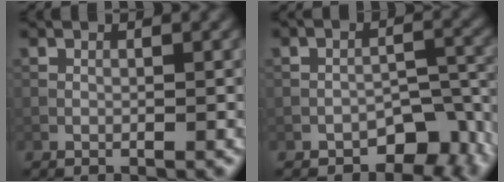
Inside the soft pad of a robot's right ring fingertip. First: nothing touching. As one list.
[{"total": 6.2, "force": [-4.0, 3.4, 3.2], "torque": [-0.021, -0.006, -0.059]}]